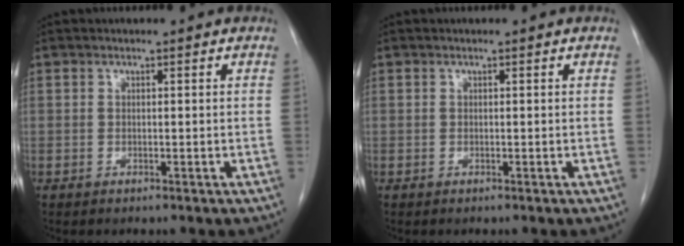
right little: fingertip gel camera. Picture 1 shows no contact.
{"total": 0.0}